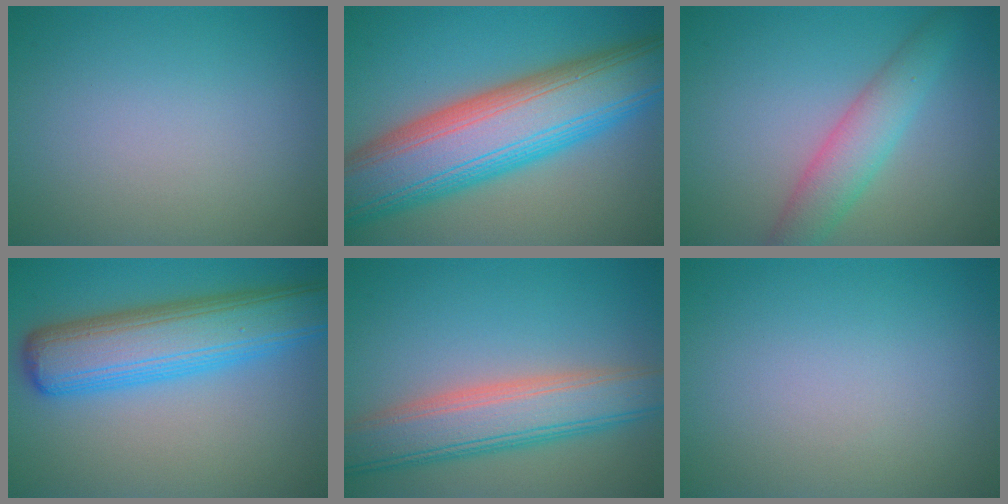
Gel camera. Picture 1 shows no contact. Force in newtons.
{"total": 13.9, "press": 13.8, "slide": 0.7}
{"total": 4.0, "press": 4.0, "slide": 0.1}
{"total": 8.9, "press": 8.9, "slide": 0.2}
{"total": 7.0, "press": 7.0, "slide": 0.2}
{"total": 0.0}